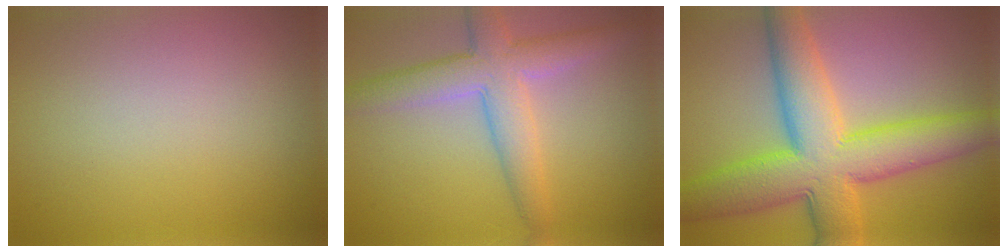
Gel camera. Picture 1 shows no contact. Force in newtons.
{"total": 5.4, "press": 5.4, "slide": 0.3}
{"total": 11.1, "press": 11.1, "slide": 0.2}